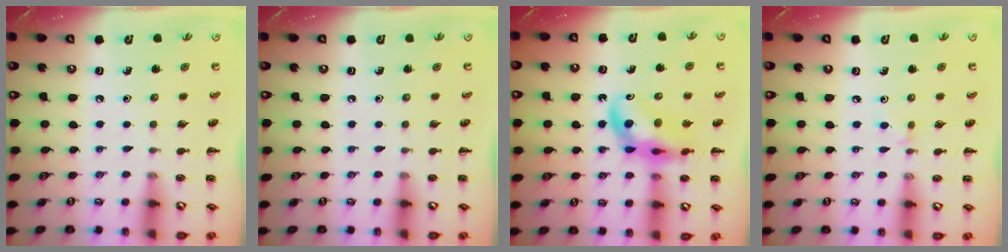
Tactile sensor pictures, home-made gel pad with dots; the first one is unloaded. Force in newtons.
{"total": 0.0}
{"total": 11.2, "press": 10.8, "slide": 3.0}
{"total": 3.6, "press": 3.4, "slide": 1.3}